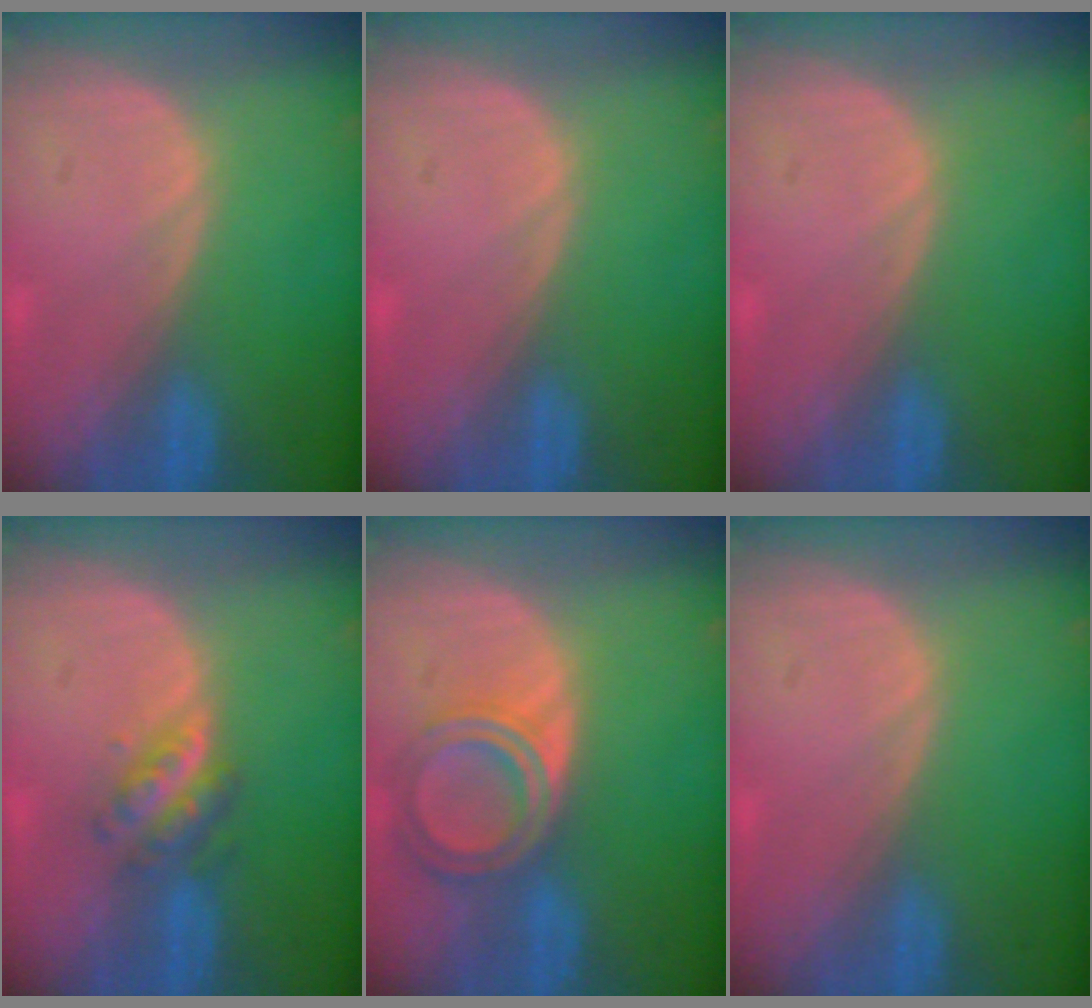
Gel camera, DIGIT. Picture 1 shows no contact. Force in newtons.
{"total": 0.0}
{"total": 0.0}
{"total": 4.7, "press": 4.3, "slide": 2.0}
{"total": 6.5, "press": 5.8, "slide": 2.9}
{"total": 0.0}